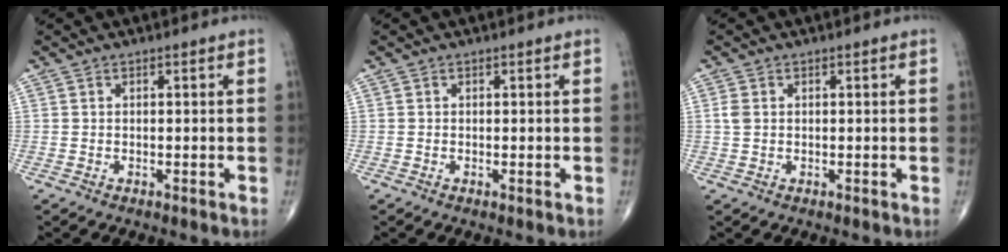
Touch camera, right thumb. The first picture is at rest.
{"total": 0.0}
{"total": 1.7, "force": [0.2, 1.3, 1.1], "torque": [-0.028, 0.003, 0.005]}